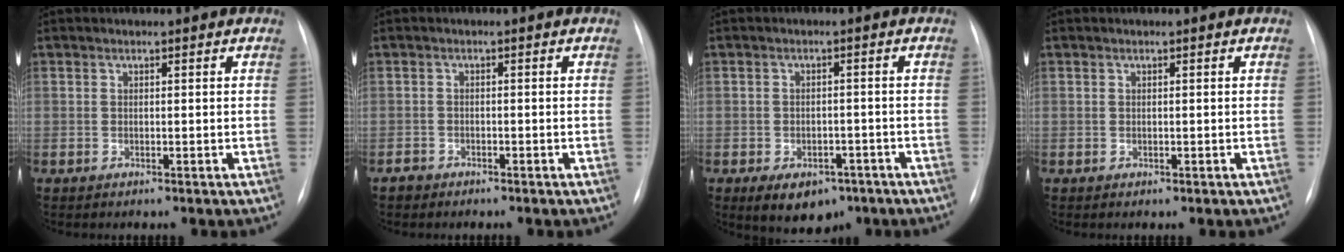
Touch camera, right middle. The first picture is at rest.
{"total": 1.4, "force": [-1.0, 0.9, -0.1], "torque": [0.000, 0.003, -0.018]}
{"total": 7.8, "force": [-4.7, 4.8, 4.1], "torque": [-0.058, 0.007, -0.058]}
{"total": 0.0}